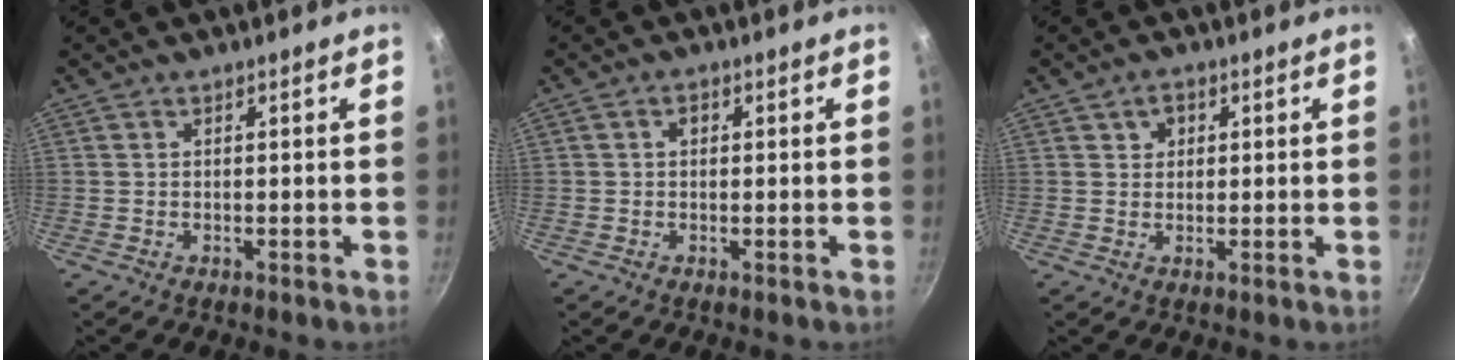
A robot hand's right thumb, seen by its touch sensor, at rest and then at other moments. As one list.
[{"total": 1.5, "force": [0.3, 1.2, 1.0], "torque": [-0.013, 0.005, 0.002]}, {"total": 2.9, "force": [1.1, 2.3, 1.4], "torque": [-0.007, 0.000, 0.016]}]